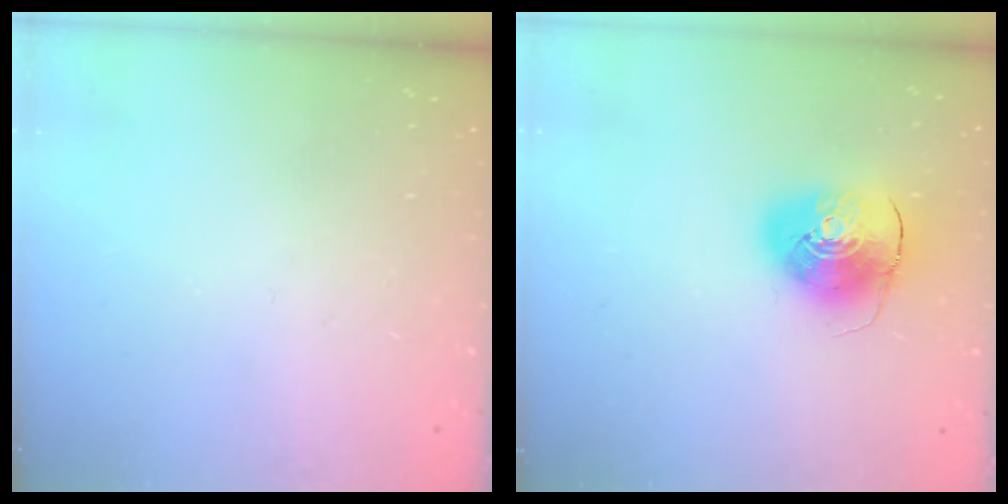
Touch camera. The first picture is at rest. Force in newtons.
{"total": 9.7, "press": 9.6, "slide": 1.4}